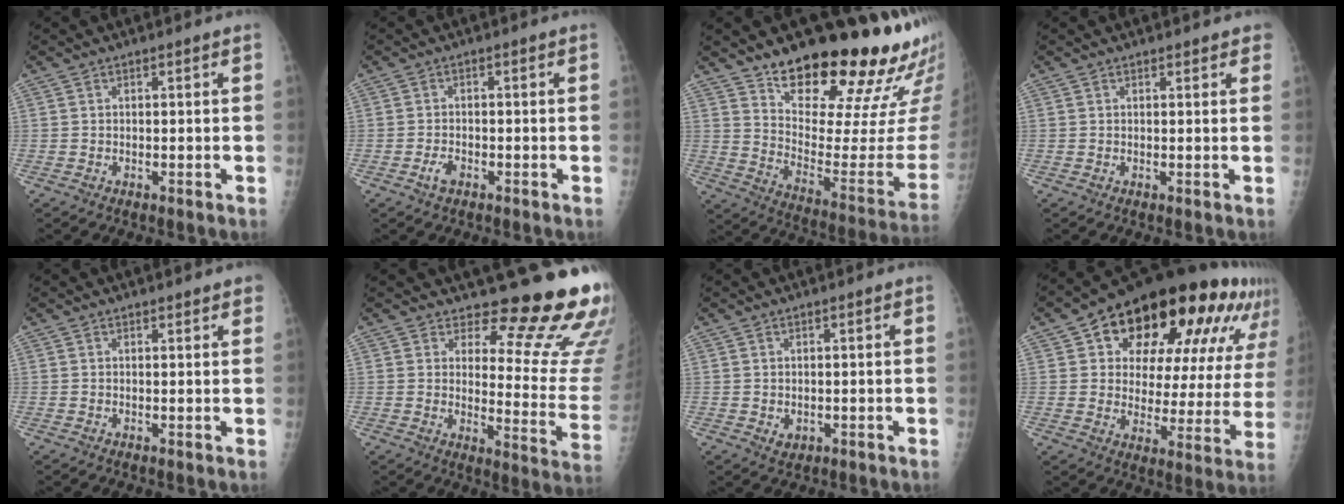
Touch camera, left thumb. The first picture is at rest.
{"total": 2.3, "force": [-1.3, 1.3, 1.4], "torque": [-0.028, 0.007, -0.023]}
{"total": 26.4, "force": [20.6, 7.6, 14.5], "torque": [-0.174, -0.142, 0.292]}
{"total": 1.8, "force": [1.4, 0.9, 0.6], "torque": [0.013, 0.000, 0.010]}
{"total": 2.0, "force": [1.6, 0.7, 0.9], "torque": [0.003, 0.000, 0.016]}
{"total": 16.9, "force": [14.6, 4.4, 7.4], "torque": [-0.046, -0.158, 0.165]}
{"total": 1.8, "force": [-0.1, 1.4, 1.0], "torque": [-0.009, -0.002, 0.005]}
{"total": 29.2, "force": [15.0, 13.9, 20.8], "torque": [-0.258, 0.001, 0.208]}